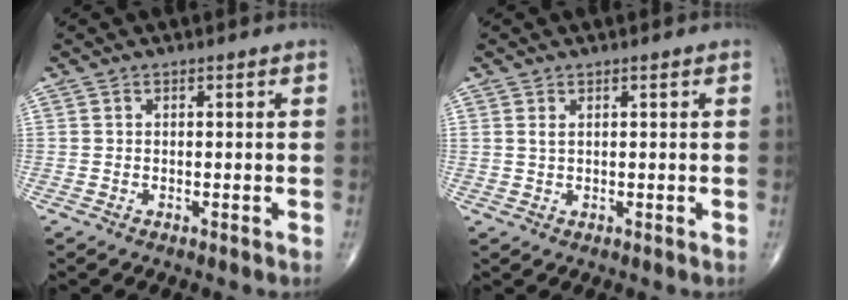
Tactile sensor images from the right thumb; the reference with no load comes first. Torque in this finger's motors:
{"motor_torque": [-0.50, 0.05, 0.05, -0.02, 0.01]}